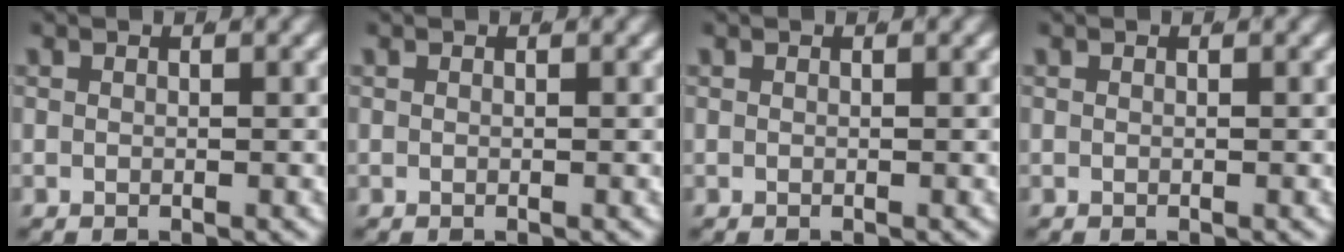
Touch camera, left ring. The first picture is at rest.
{"total": 0.0}
{"total": 0.0}
{"total": 0.0}